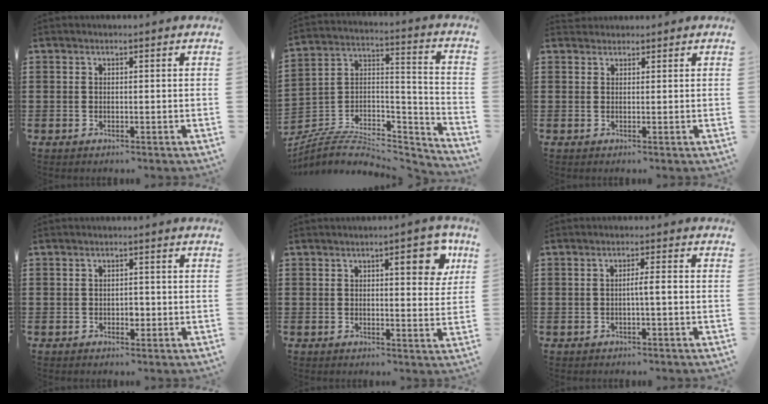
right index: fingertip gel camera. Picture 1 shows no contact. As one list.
[{"total": 6.3, "force": [-4.9, 3.0, 2.4], "torque": [-0.056, 0.002, -0.100]}, {"total": 1.1, "force": [1.0, 0.4, -0.2], "torque": [0.003, 0.003, 0.021]}, {"total": 1.5, "force": [-0.3, 1.0, 1.2], "torque": [-0.021, 0.003, -0.006]}, {"total": 6.4, "force": [2.8, 2.1, 5.3], "torque": [-0.069, -0.005, 0.038]}, {"total": 1.9, "force": [-0.5, -0.1, 1.8], "torque": [-0.031, -0.001, -0.010]}]